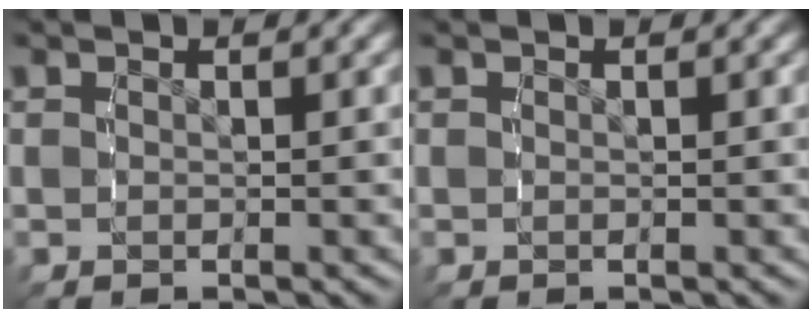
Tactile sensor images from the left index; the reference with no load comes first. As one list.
[{"total": 0.0}]